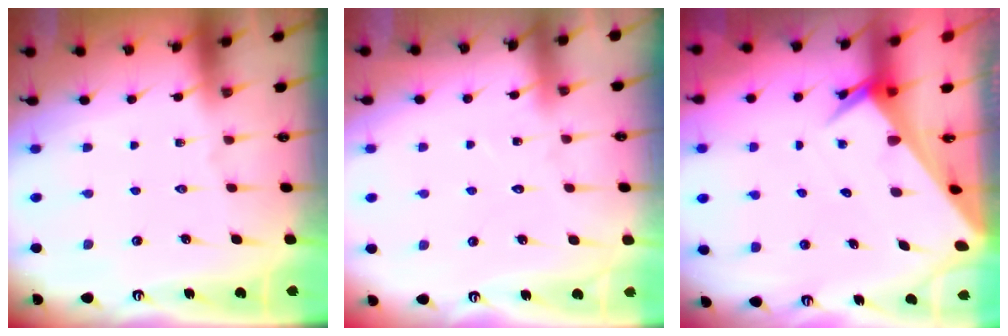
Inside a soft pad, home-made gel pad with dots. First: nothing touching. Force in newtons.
{"total": 7.1, "press": 7.0, "slide": 0.6}
{"total": 4.2, "press": 4.1, "slide": 0.3}